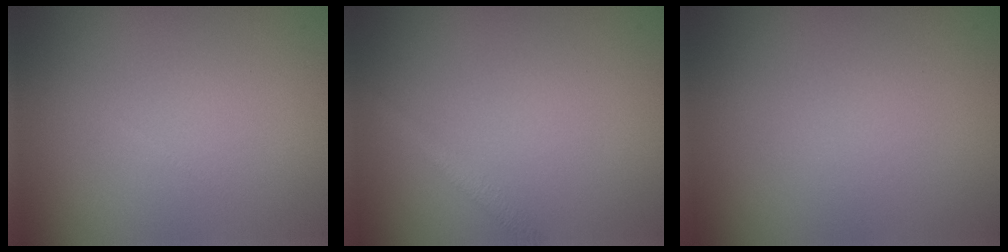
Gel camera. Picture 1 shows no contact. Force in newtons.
{"total": 1.3, "press": 1.3, "slide": 0.0}
{"total": 0.0}